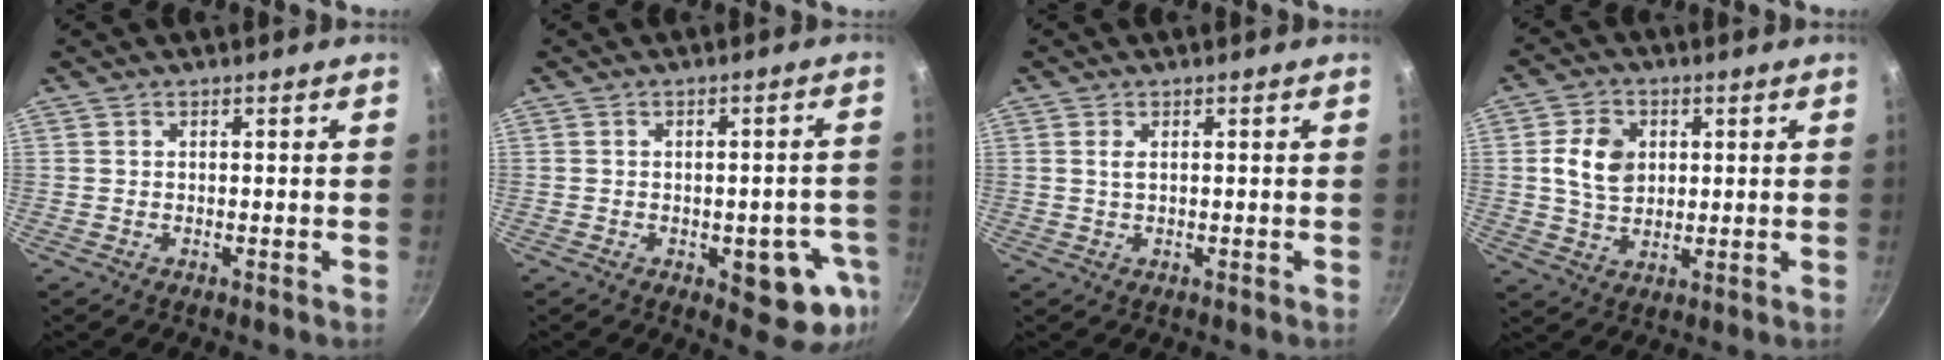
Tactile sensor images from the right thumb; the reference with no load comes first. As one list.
[{"total": 10.4, "force": [-3.4, 5.0, 8.5], "torque": [-0.048, 0.011, -0.040]}, {"total": 1.4, "force": [0.4, 0.6, 1.2], "torque": [-0.023, 0.000, 0.008]}, {"total": 8.6, "force": [1.6, 6.6, 5.3], "torque": [-0.076, -0.001, 0.028]}]